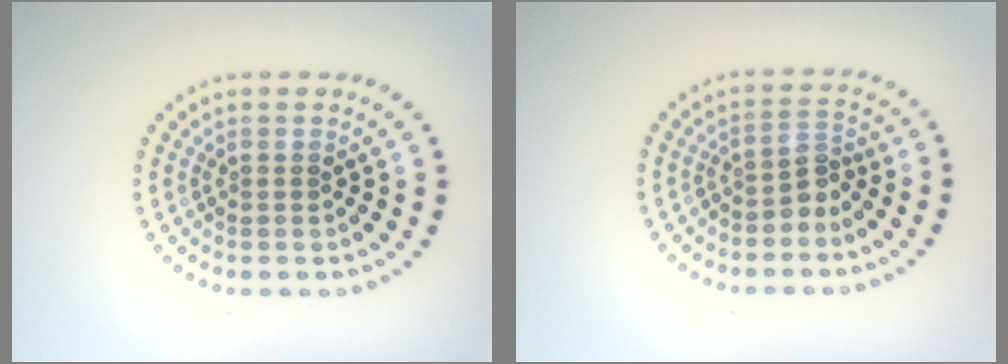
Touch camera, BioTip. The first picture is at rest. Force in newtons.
{"total": 2.0, "press": 1.5, "slide": 1.3}